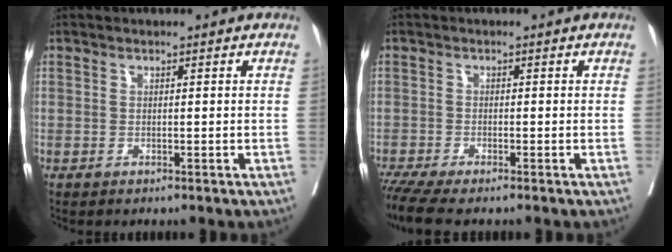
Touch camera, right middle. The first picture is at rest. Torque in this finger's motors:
{"motor_torque": [0.59, -0.53, 0.16, 0.08]}